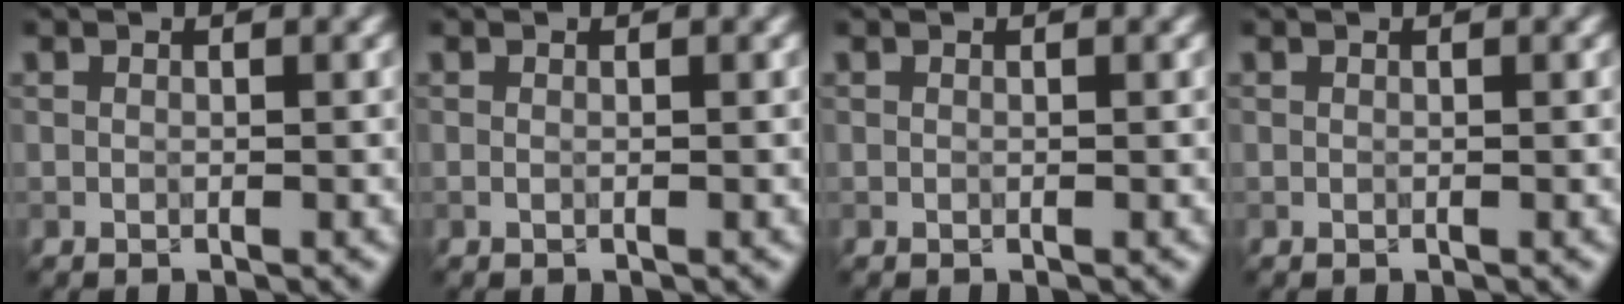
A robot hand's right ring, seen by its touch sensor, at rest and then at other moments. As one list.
[{"total": 0.0}, {"total": 0.0}, {"total": 0.0}]